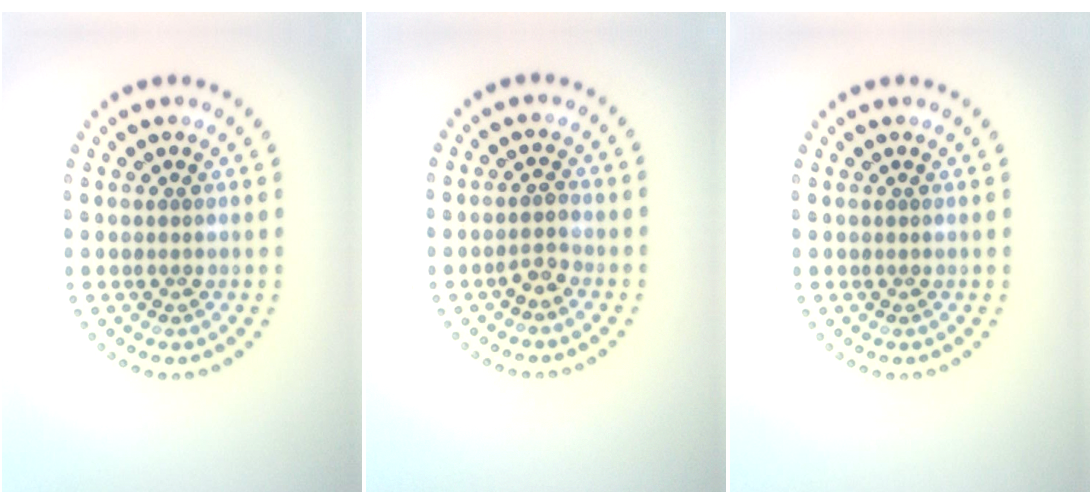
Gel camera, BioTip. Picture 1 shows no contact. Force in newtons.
{"total": 1.5, "press": 1.4, "slide": 0.7}
{"total": 0.0}